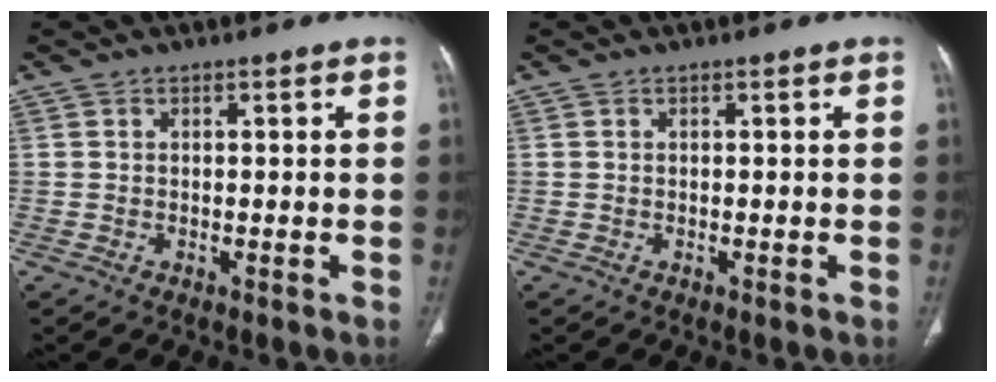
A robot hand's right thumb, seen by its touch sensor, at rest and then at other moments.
{"total": 0.0}